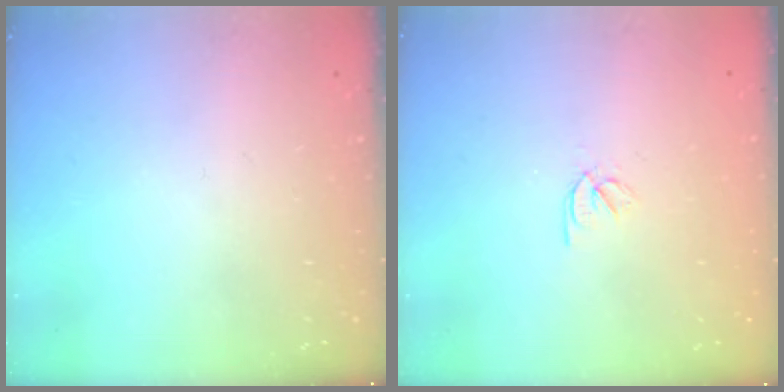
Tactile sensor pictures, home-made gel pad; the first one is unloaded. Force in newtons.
{"total": 2.4, "press": 2.3, "slide": 0.7}